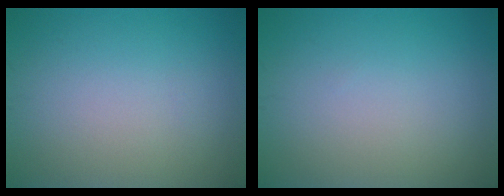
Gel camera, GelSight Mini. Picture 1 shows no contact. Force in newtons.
{"total": 0.0}